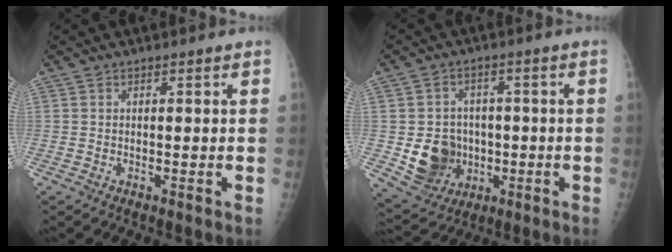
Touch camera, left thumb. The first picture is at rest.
{"total": 10.6, "force": [-1.7, 9.3, 4.8], "torque": [-0.044, 0.002, -0.014]}